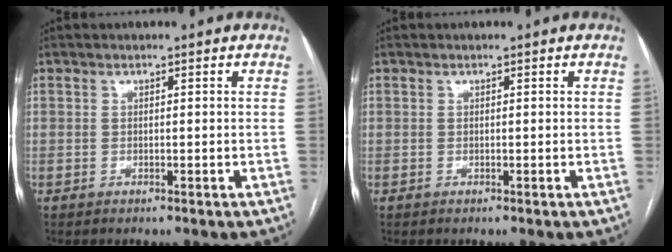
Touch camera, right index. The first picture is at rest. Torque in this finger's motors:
{"motor_torque": [0.00, 0.00, 0.00, 0.00]}